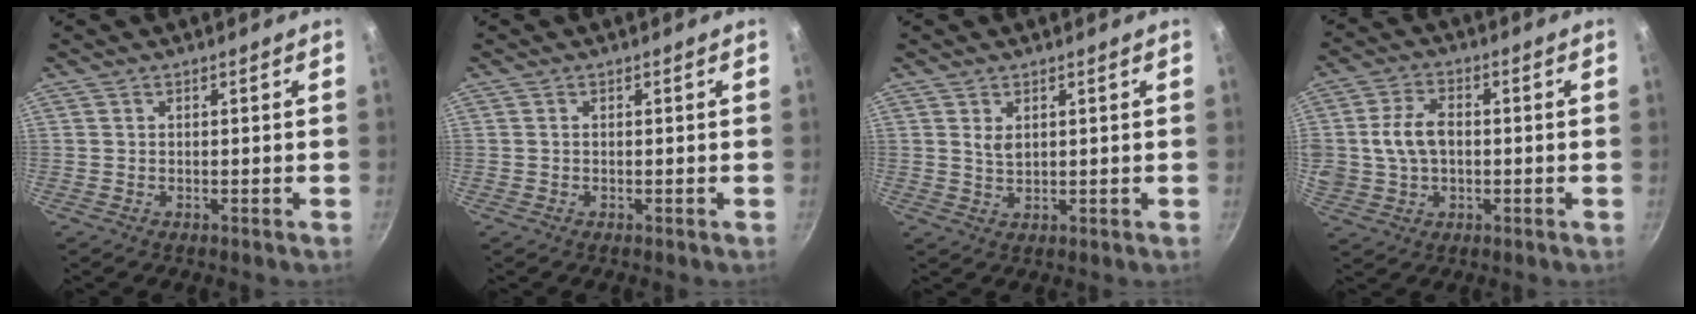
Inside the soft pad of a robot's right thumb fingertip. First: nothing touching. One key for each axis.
{"total": 0.0}
{"total": 2.5, "fx": 0.9, "fy": 1.5, "fz": 1.8, "tx": -0.030, "ty": -0.008, "tz": 0.019}
{"total": 9.7, "fx": 0.3, "fy": 6.9, "fz": 6.9, "tx": -0.128, "ty": 0.020, "tz": 0.003}